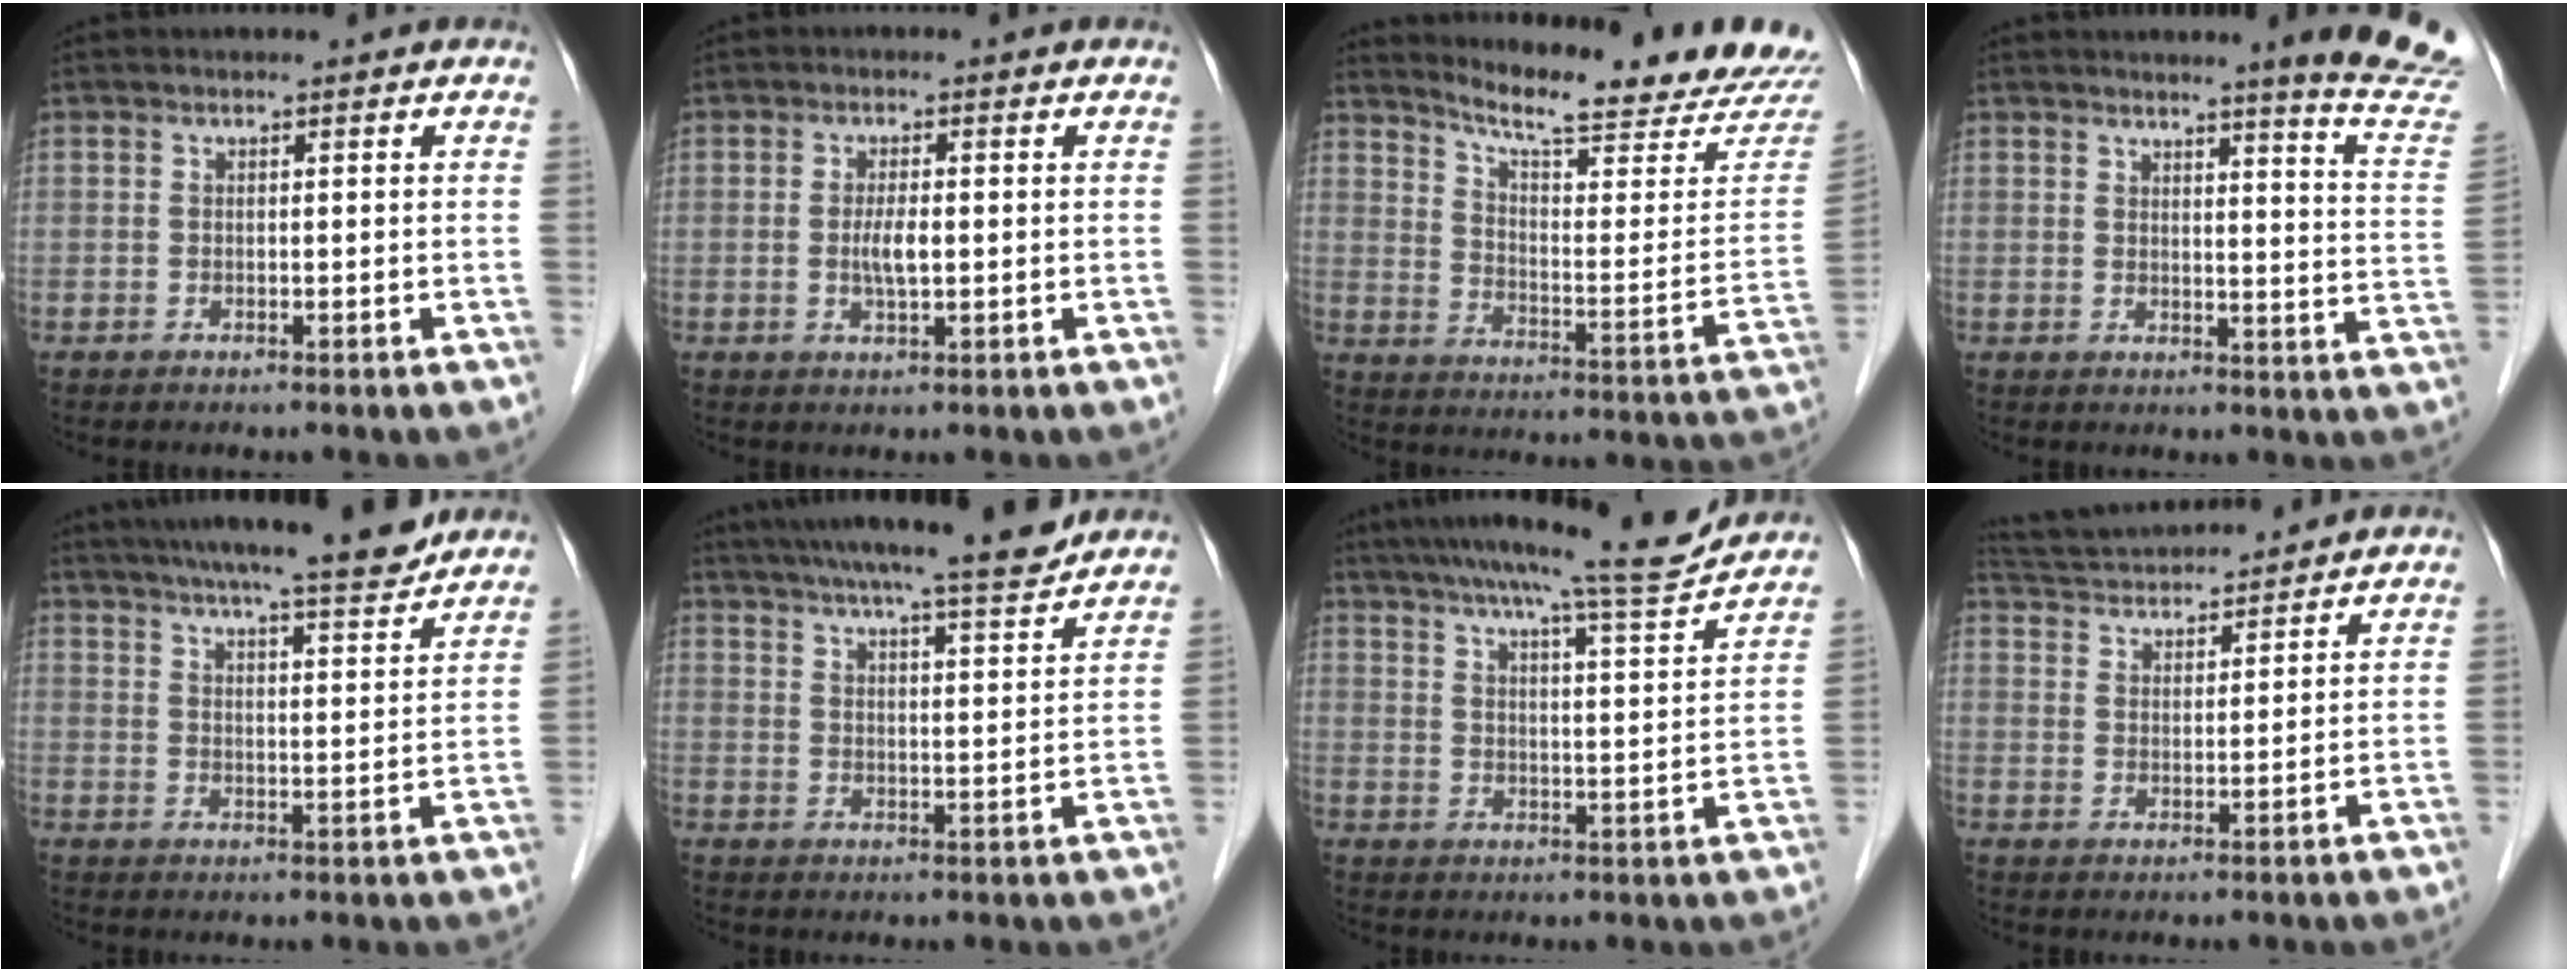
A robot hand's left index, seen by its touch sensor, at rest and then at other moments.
{"total": 3.0, "force": [-0.2, 0.6, 2.9], "torque": [-0.058, -0.002, -0.003]}
{"total": 21.0, "force": [20.0, 0.3, 6.6], "torque": [-0.108, -0.096, 0.258]}
{"total": 12.6, "force": [11.4, -1.6, 5.0], "torque": [-0.050, -0.094, 0.110]}
{"total": 15.4, "force": [13.7, 0.6, 7.1], "torque": [-0.111, 0.007, 0.192]}
{"total": 15.2, "force": [13.6, 0.1, 6.7], "torque": [-0.108, 0.005, 0.190]}
{"total": 14.2, "force": [12.9, -0.8, 5.9], "torque": [-0.095, -0.014, 0.180]}
{"total": 10.7, "force": [10.3, 0.7, 2.8], "torque": [-0.064, 0.030, 0.171]}